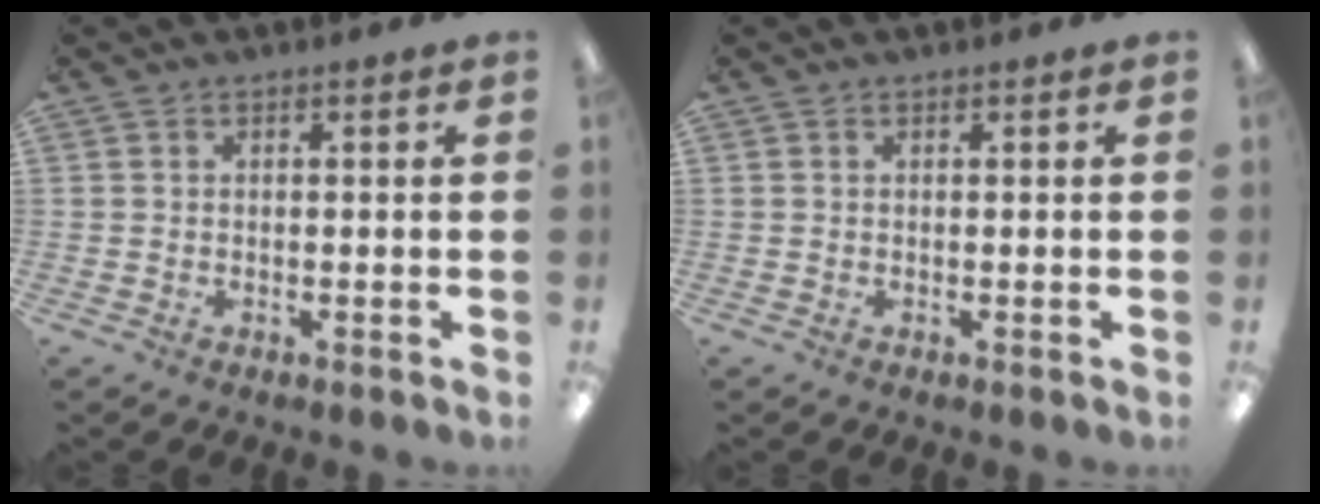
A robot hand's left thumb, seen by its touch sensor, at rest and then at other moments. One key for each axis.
{"total": 0.0}